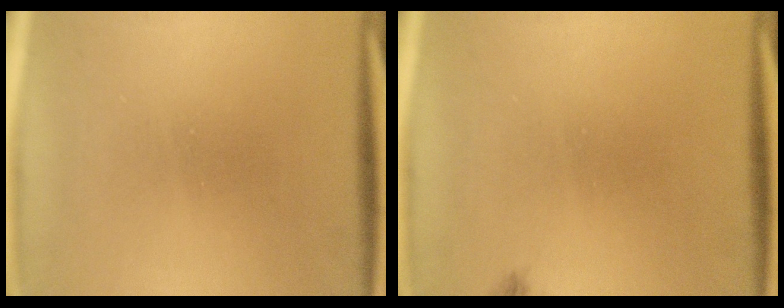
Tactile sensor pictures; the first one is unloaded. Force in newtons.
{"total": 0.7}